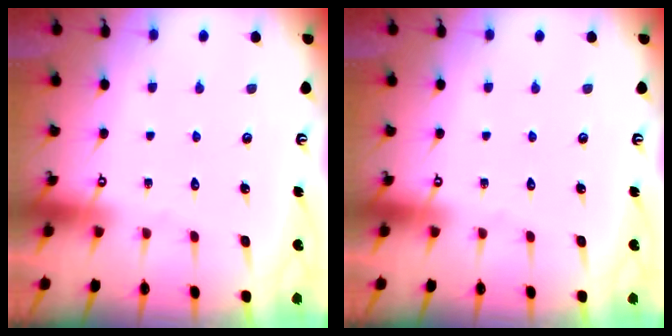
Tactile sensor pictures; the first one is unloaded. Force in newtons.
{"total": 0.0}